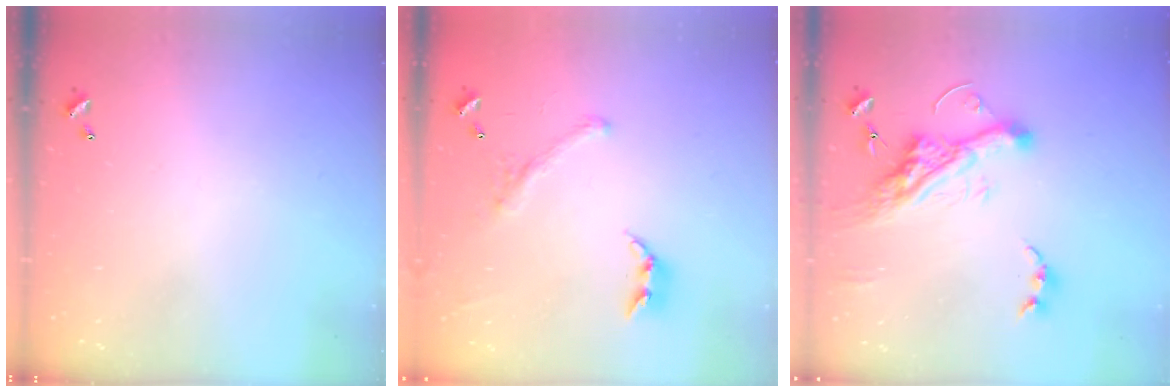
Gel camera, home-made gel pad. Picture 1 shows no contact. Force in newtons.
{"total": 1.2, "press": 0.5, "slide": 1.1}
{"total": 12.9, "press": 12.8, "slide": 1.9}